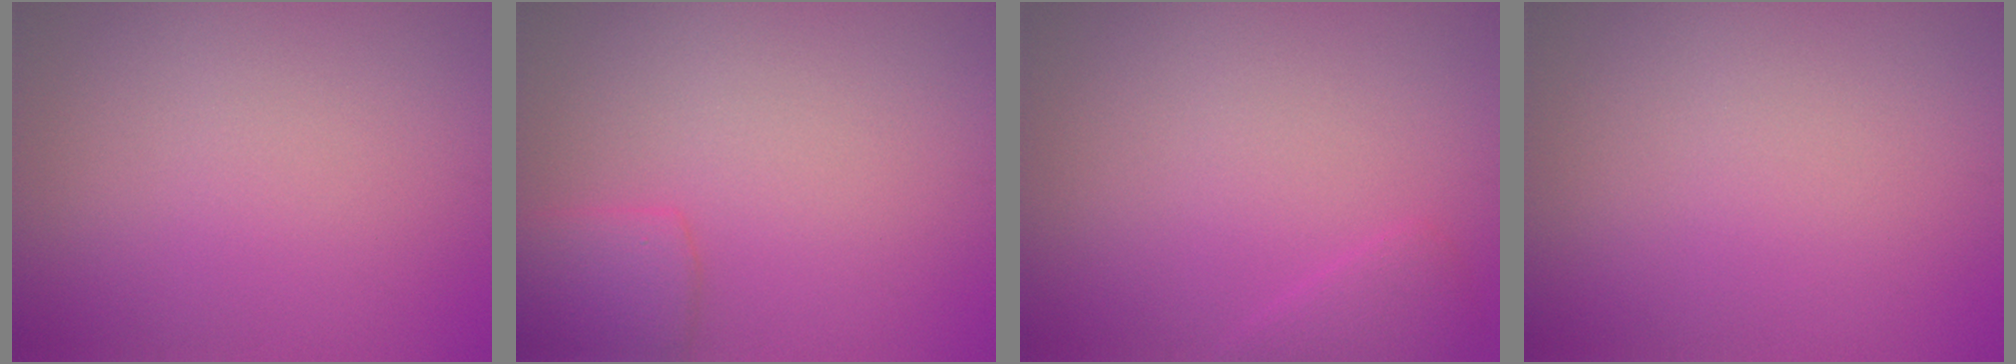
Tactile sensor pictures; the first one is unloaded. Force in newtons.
{"total": 2.6, "press": 2.6, "slide": 0.1}
{"total": 1.4, "press": 1.4, "slide": 0.1}
{"total": 0.0}